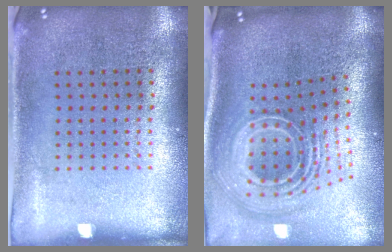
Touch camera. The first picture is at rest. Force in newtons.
{"total": 3.3, "press": 2.1, "slide": 2.5}